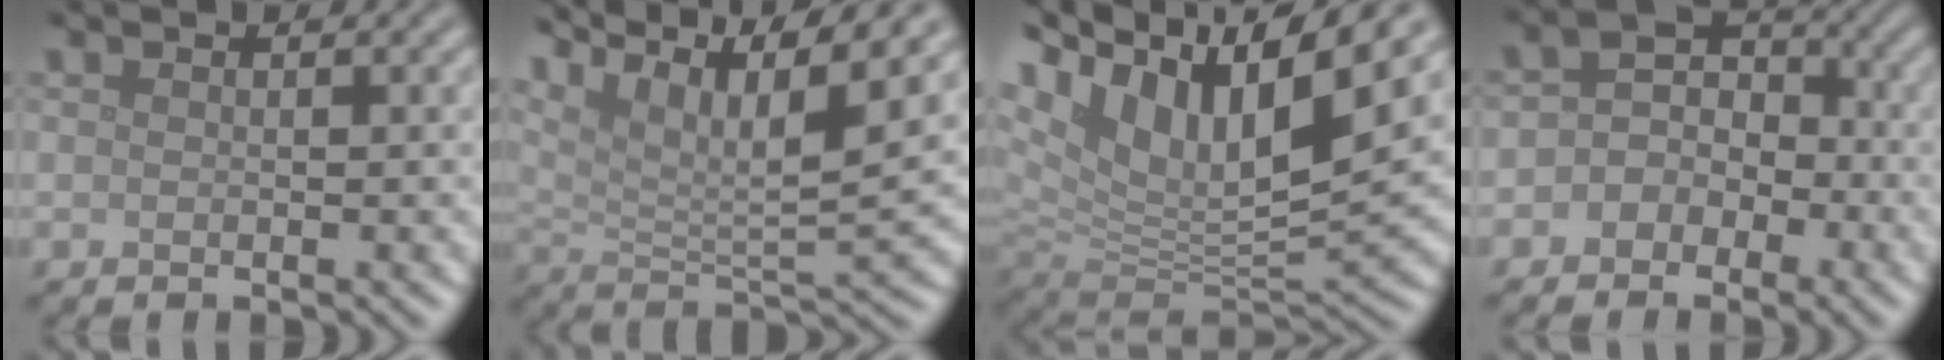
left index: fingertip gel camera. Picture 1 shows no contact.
{"total": 12.8, "force": [8.5, 3.1, 9.0], "torque": [-0.153, 0.011, 0.129]}
{"total": 15.0, "force": [8.1, 6.5, 10.9], "torque": [-0.234, 0.037, 0.147]}
{"total": 3.7, "force": [-1.1, 3.2, 1.5], "torque": [0.011, 0.014, -0.036]}